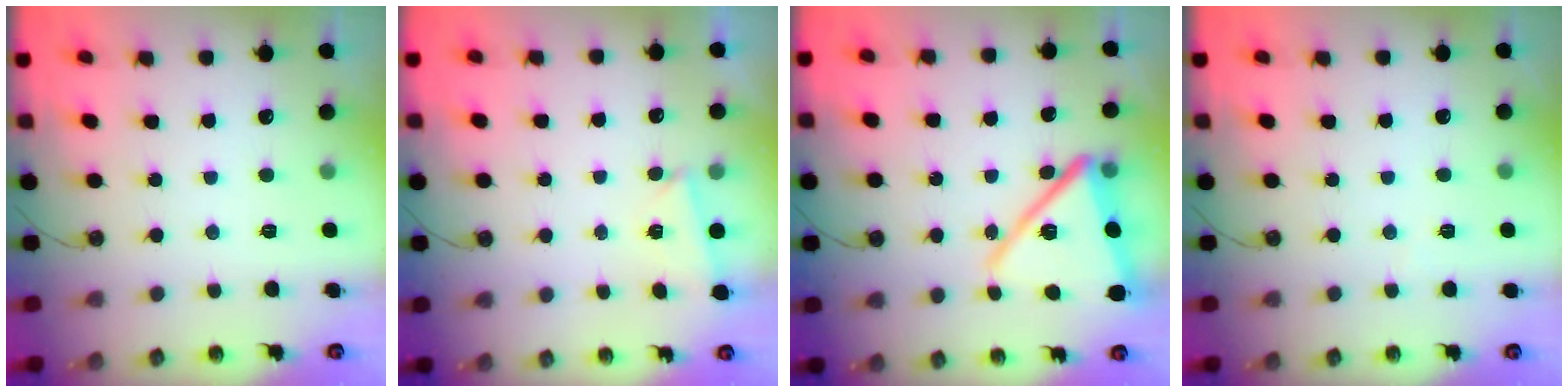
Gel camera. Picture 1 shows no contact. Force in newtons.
{"total": 2.0, "press": 1.9, "slide": 0.7}
{"total": 18.2, "press": 18.1, "slide": 1.4}
{"total": 3.3, "press": 2.5, "slide": 2.2}